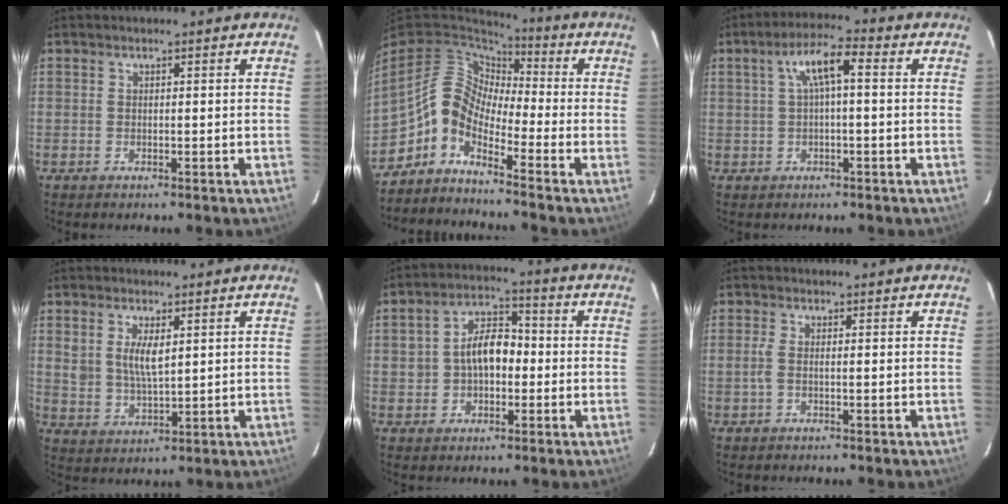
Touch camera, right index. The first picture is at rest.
{"total": 7.9, "force": [-4.5, 4.0, 5.2], "torque": [-0.097, 0.022, -0.110]}
{"total": 6.1, "force": [0.9, 1.4, 5.9], "torque": [-0.112, 0.018, 0.021]}
{"total": 5.9, "force": [2.0, 2.7, 4.9], "torque": [-0.094, -0.003, 0.045]}
{"total": 8.2, "force": [-0.7, 5.4, 6.1], "torque": [-0.108, 0.028, -0.004]}
{"total": 1.6, "force": [-0.4, 0.1, 1.5], "torque": [-0.033, 0.000, -0.009]}